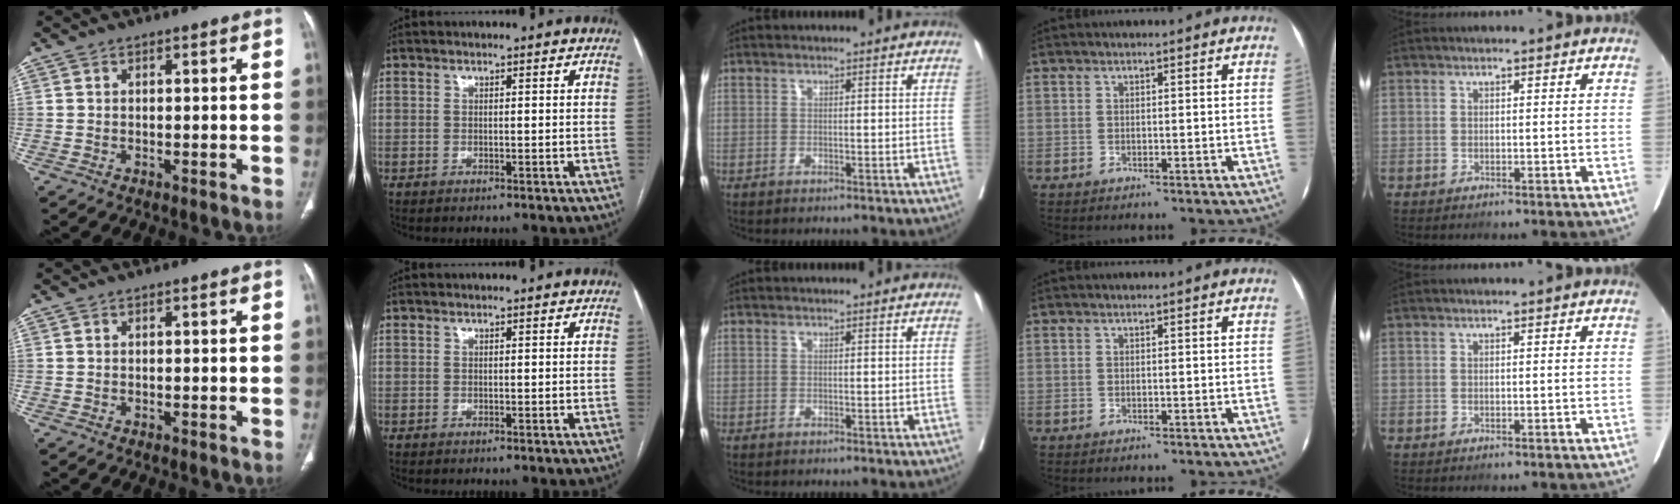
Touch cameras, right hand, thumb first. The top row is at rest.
{}